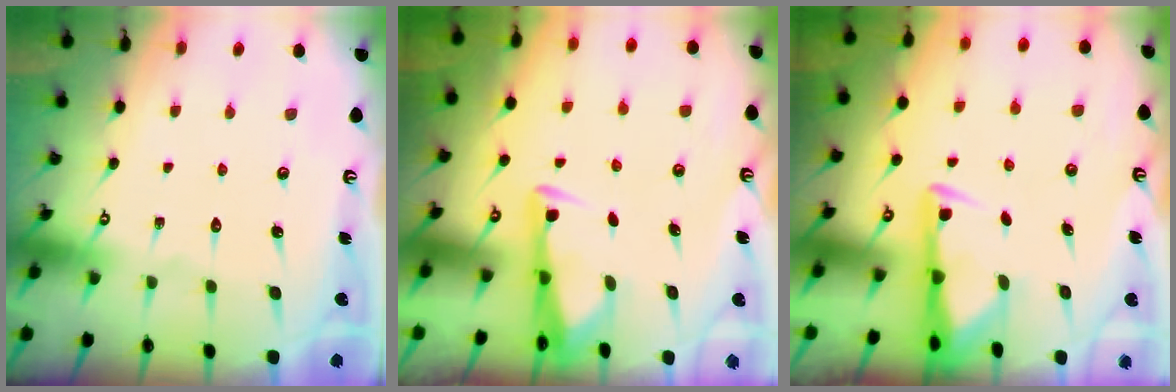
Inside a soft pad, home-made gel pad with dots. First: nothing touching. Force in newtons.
{"total": 3.3, "press": 3.3, "slide": 0.4}
{"total": 3.0, "press": 2.9, "slide": 0.5}